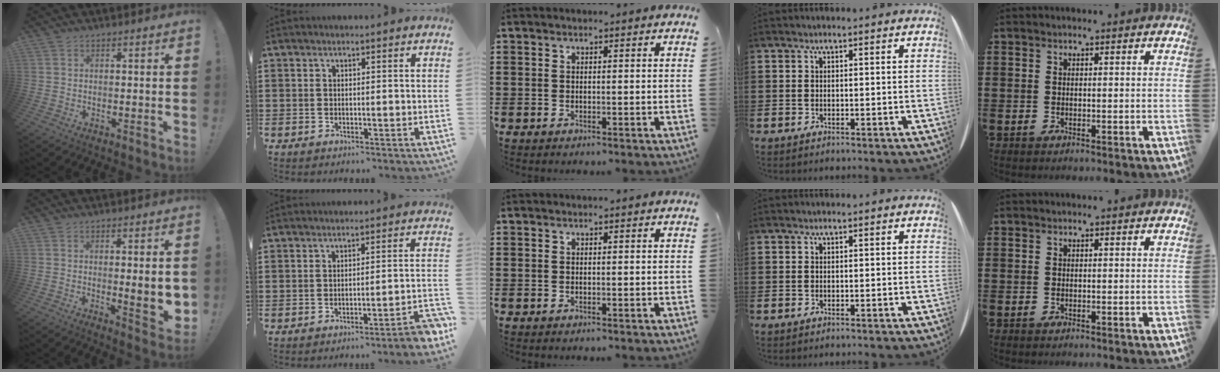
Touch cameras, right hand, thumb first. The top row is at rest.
{"thumb": {"total": 7.0, "force": [0.9, 0.5, 6.9], "torque": [-0.087, -0.018, 0.016]}, "index": {"total": 3.1, "force": [-2.6, -0.4, 1.7], "torque": [-0.030, -0.011, -0.052]}}